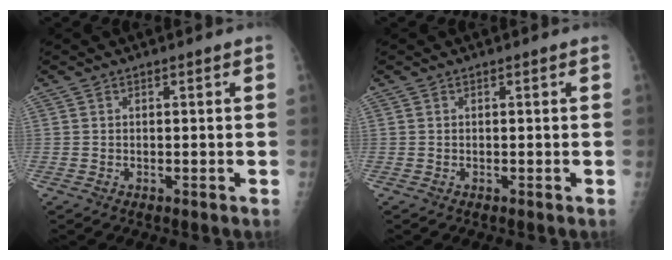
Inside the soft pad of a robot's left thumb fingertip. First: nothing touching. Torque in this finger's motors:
{"motor_torque": [0.50, -0.33, -0.14, -0.11, 0.00]}